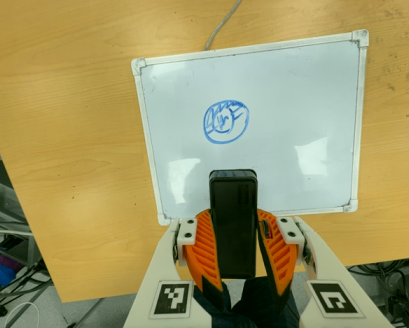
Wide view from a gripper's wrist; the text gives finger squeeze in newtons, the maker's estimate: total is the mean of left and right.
{"total": 11.0, "left": 8.6, "right": 13.3}